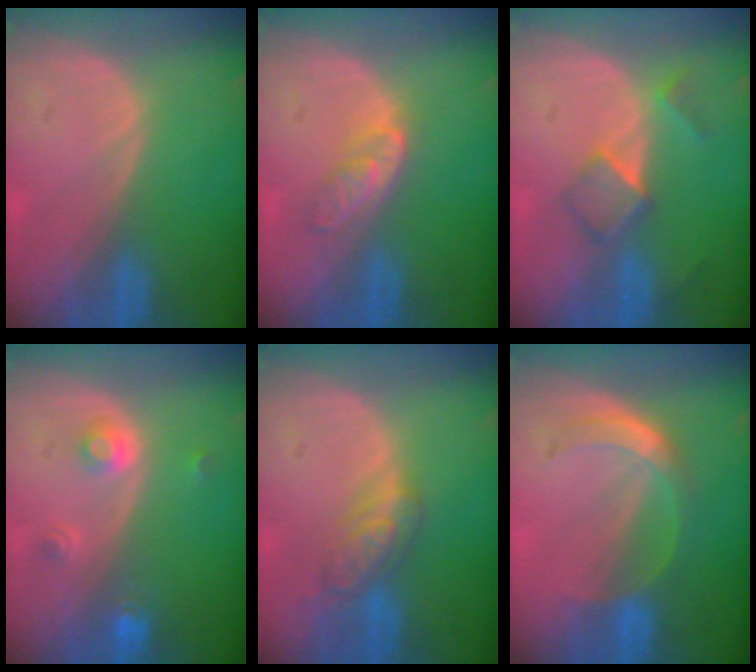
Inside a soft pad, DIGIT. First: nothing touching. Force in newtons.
{"total": 4.7, "press": 3.9, "slide": 2.5}
{"total": 5.0, "press": 4.4, "slide": 2.4}
{"total": 3.1, "press": 2.8, "slide": 1.2}
{"total": 5.2, "press": 5.1, "slide": 1.3}
{"total": 5.9, "press": 5.1, "slide": 2.9}